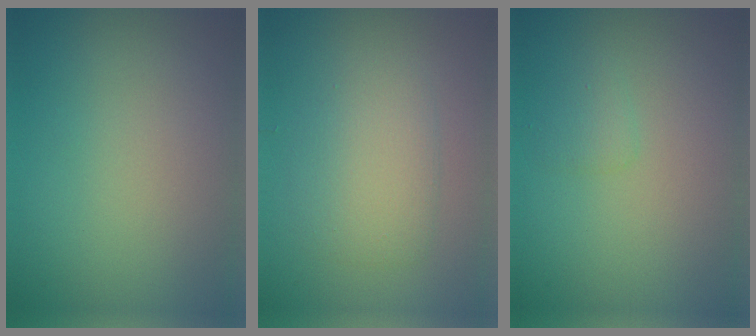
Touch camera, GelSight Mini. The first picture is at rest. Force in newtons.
{"total": 3.2, "press": 3.2, "slide": 0.0}
{"total": 0.9, "press": 0.9, "slide": 0.2}